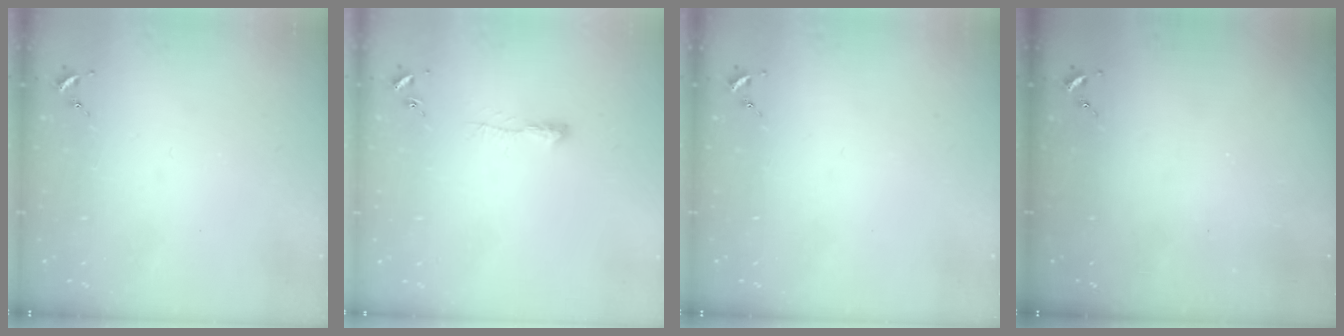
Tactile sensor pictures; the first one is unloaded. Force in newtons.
{"total": 4.5, "press": 4.4, "slide": 0.7}
{"total": 0.0}
{"total": 0.0}